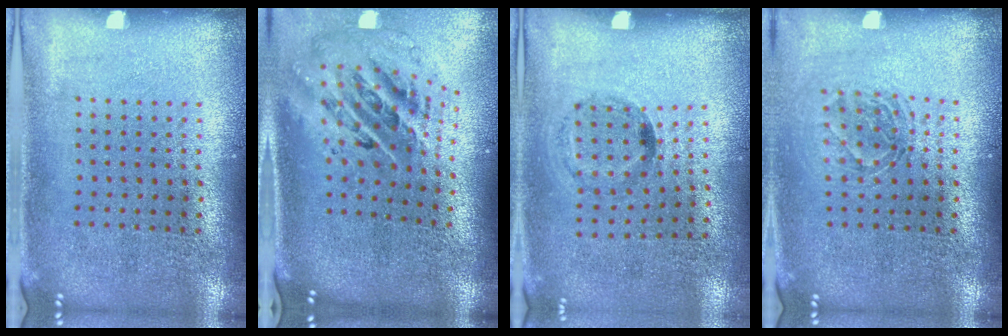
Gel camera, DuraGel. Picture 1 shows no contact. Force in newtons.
{"total": 2.5, "press": 1.7, "slide": 1.8}
{"total": 1.3, "press": 0.7, "slide": 1.1}
{"total": 1.2, "press": 1.1, "slide": 0.6}